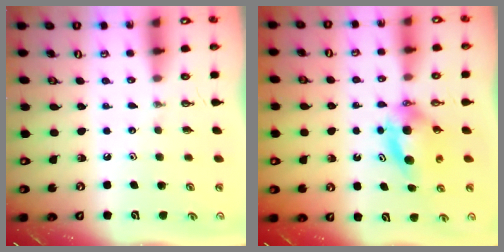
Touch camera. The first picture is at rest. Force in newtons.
{"total": 5.7, "press": 5.6, "slide": 1.2}